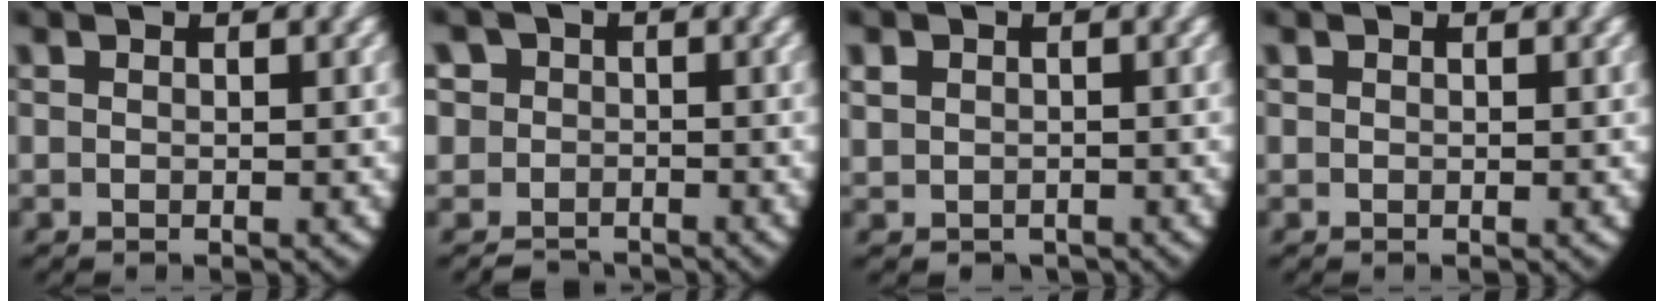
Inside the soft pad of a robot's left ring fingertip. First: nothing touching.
{"total": 5.7, "force": [-2.0, 5.2, 1.4], "torque": [-0.038, -0.012, -0.042]}
{"total": 2.1, "force": [-0.5, 2.0, 0.6], "torque": [-0.024, -0.016, 0.003]}
{"total": 0.0}